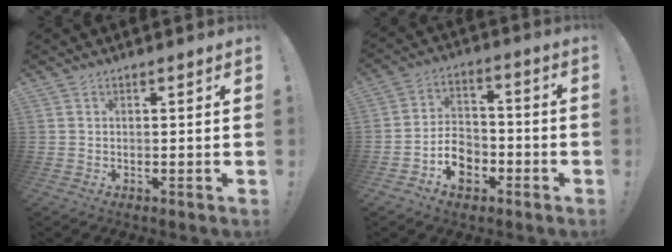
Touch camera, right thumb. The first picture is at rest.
{"total": 9.8, "force": [-4.6, 7.3, 4.6], "torque": [-0.068, 0.029, -0.077]}